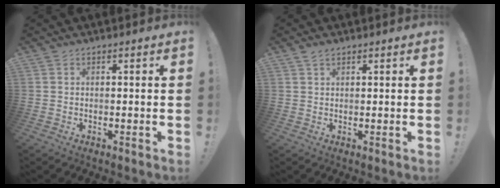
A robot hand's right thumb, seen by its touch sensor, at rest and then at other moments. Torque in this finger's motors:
{"motor_torque": [0.00, -0.01, 0.22, 0.13, 0.00]}